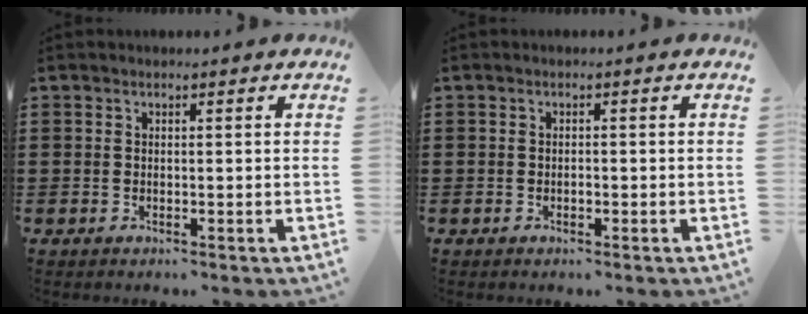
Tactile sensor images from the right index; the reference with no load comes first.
{"total": 0.6, "force": [-0.2, 0.3, 0.5], "torque": [-0.009, -0.002, -0.003]}